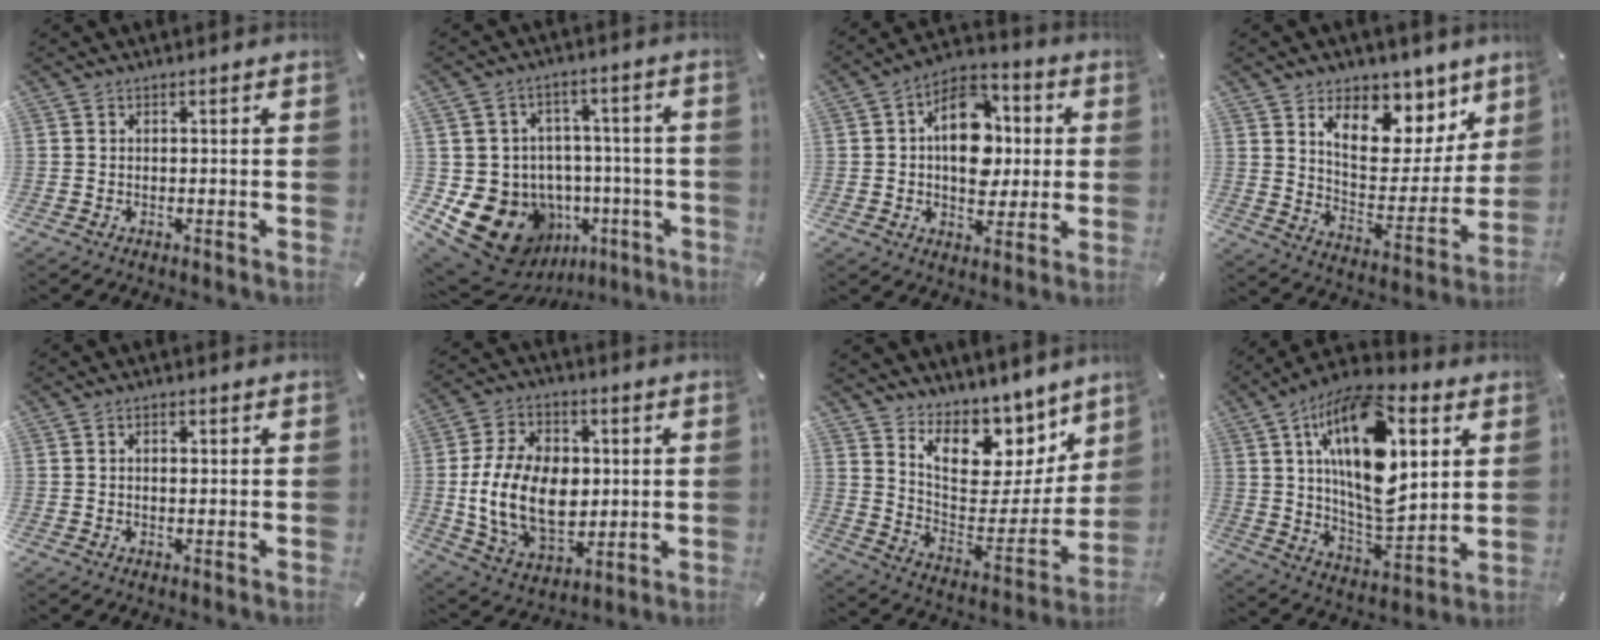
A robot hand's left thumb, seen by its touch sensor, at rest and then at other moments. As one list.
[{"total": 17.3, "force": [-6.0, 14.2, 7.9], "torque": [-0.124, 0.022, -0.068]}, {"total": 15.0, "force": [1.0, 10.7, 10.4], "torque": [-0.137, 0.005, 0.018]}, {"total": 14.9, "force": [9.7, 8.7, 7.3], "torque": [-0.097, -0.077, 0.169]}, {"total": 1.4, "force": [0.1, 0.8, 1.1], "torque": [-0.015, 0.001, -0.001]}, {"total": 18.8, "force": [-0.3, 13.3, 13.3], "torque": [-0.275, 0.008, -0.003]}, {"total": 13.7, "force": [10.2, 7.9, 4.6], "torque": [-0.062, -0.101, 0.180]}, {"total": 23.1, "force": [8.5, 11.5, 18.1], "torque": [-0.331, -0.042, 0.134]}]